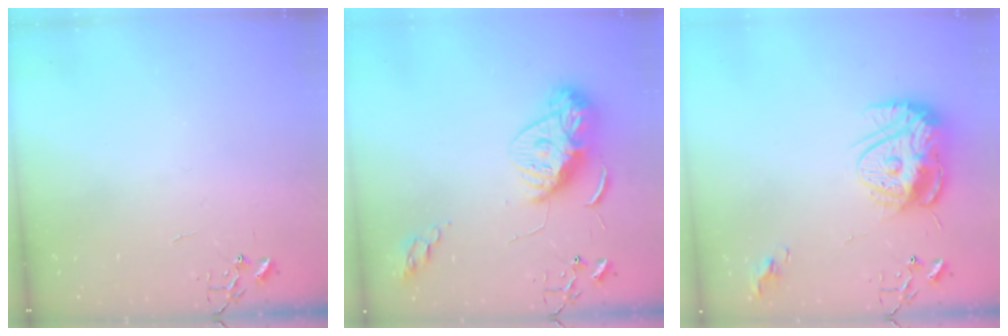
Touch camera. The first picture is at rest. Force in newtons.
{"total": 12.1, "press": 12.1, "slide": 1.1}
{"total": 15.9, "press": 15.8, "slide": 1.6}